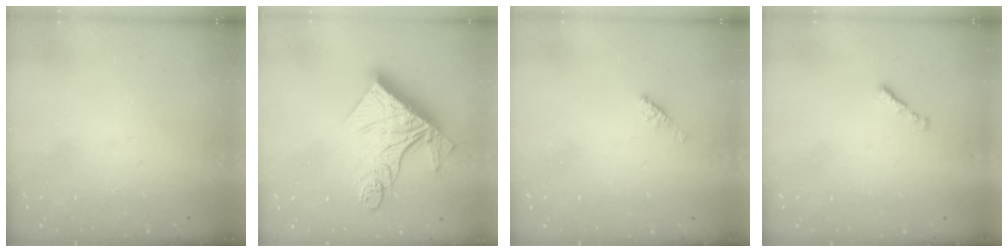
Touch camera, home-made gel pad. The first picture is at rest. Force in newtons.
{"total": 19.7, "press": 19.6, "slide": 2.0}
{"total": 4.1, "press": 4.0, "slide": 0.6}
{"total": 1.3, "press": 1.1, "slide": 0.6}